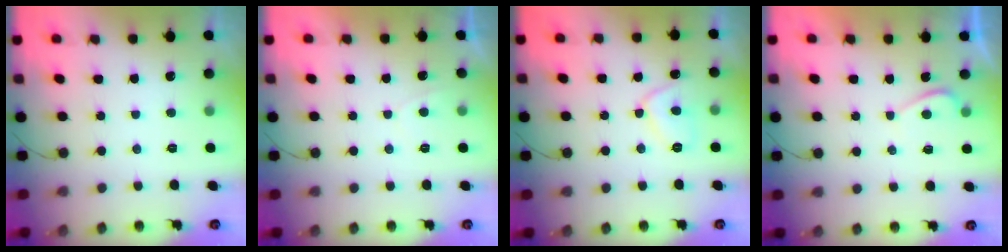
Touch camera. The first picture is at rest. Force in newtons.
{"total": 0.8, "press": 0.5, "slide": 0.6}
{"total": 7.5, "press": 7.4, "slide": 1.0}
{"total": 0.6, "press": 0.4, "slide": 0.5}